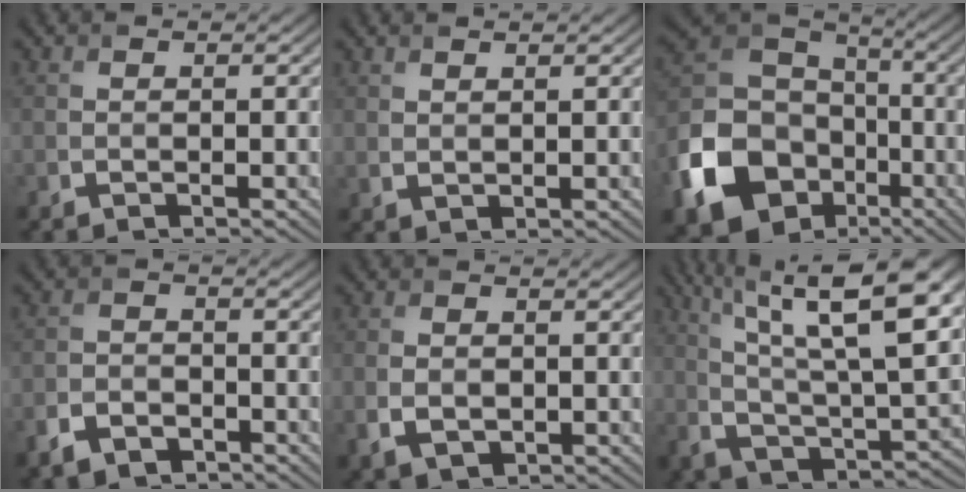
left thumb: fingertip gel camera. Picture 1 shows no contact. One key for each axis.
{"total": 1.2, "fx": 1.1, "fy": 0.1, "fz": 0.5, "tx": -0.017, "ty": -0.001, "tz": 0.024}
{"total": 17.2, "fx": -6.8, "fy": 13.3, "fz": 8.6, "tx": -0.244, "ty": -0.044, "tz": -0.130}
{"total": 4.0, "fx": -2.7, "fy": 2.4, "fz": 1.7, "tx": -0.036, "ty": -0.005, "tz": -0.058}
{"total": 3.3, "fx": -0.6, "fy": 2.3, "fz": 2.3, "tx": -0.051, "ty": -0.007, "tz": -0.008}
{"total": 17.7, "fx": 7.9, "fy": 6.3, "fz": 14.5, "tx": -0.259, "ty": 0.009, "tz": 0.131}